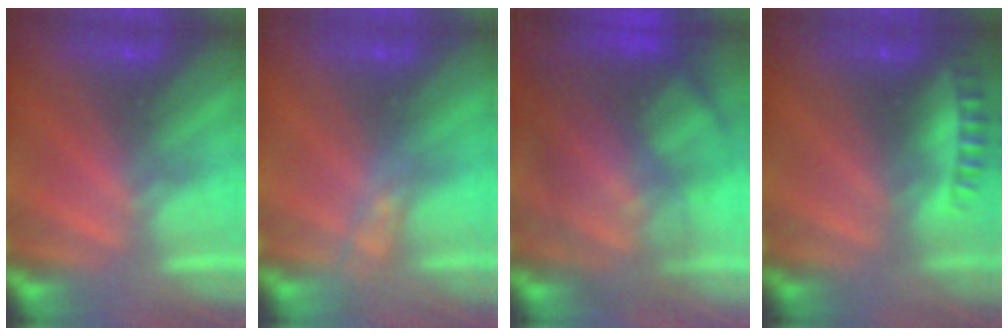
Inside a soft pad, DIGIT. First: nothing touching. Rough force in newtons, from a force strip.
{"total": 2.8}
{"total": 7.4}
{"total": 2.6}